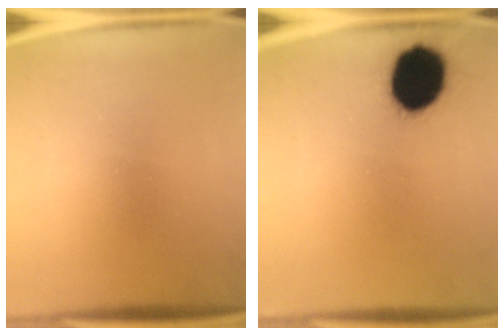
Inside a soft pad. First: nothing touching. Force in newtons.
{"total": 16.1}